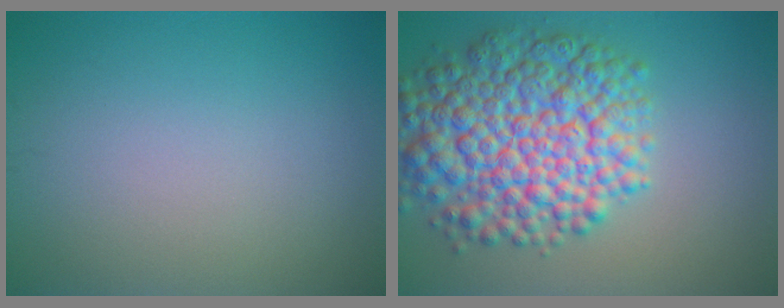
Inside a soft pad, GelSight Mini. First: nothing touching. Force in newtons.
{"total": 10.4, "press": 10.3, "slide": 0.3}